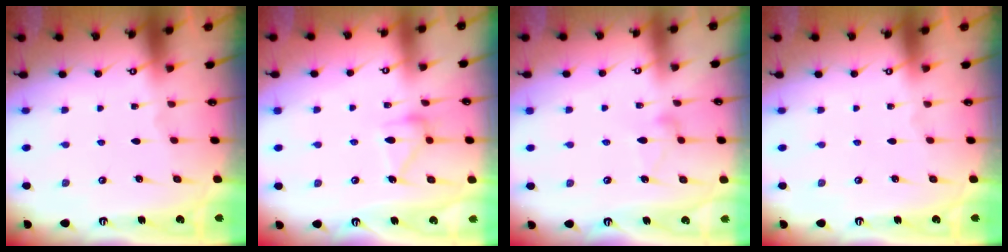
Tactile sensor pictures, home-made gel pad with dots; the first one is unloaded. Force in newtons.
{"total": 13.3, "press": 13.2, "slide": 0.6}
{"total": 8.8, "press": 8.8, "slide": 0.5}
{"total": 0.0}